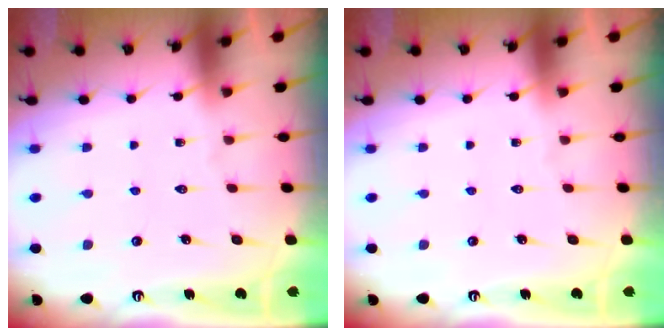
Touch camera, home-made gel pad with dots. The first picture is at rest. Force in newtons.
{"total": 0.0}